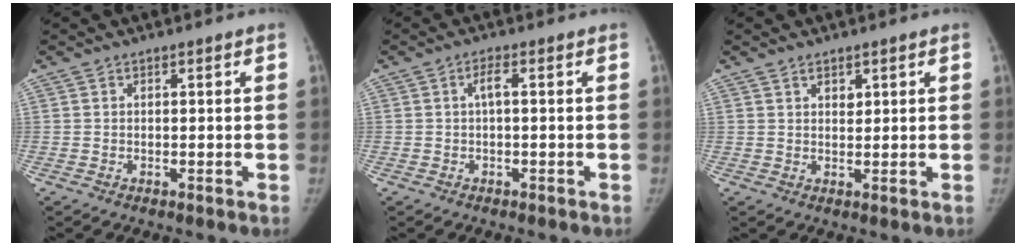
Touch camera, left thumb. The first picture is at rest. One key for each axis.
{"total": 1.9, "fx": 0.1, "fy": 0.4, "fz": 1.9, "tx": -0.040, "ty": 0.009, "tz": 0.002}
{"total": 2.3, "fx": 1.4, "fy": 1.2, "fz": 1.3, "tx": -0.013, "ty": -0.009, "tz": 0.026}